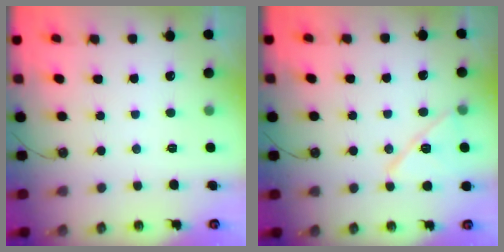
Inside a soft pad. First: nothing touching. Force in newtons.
{"total": 12.1, "press": 12.1, "slide": 0.6}